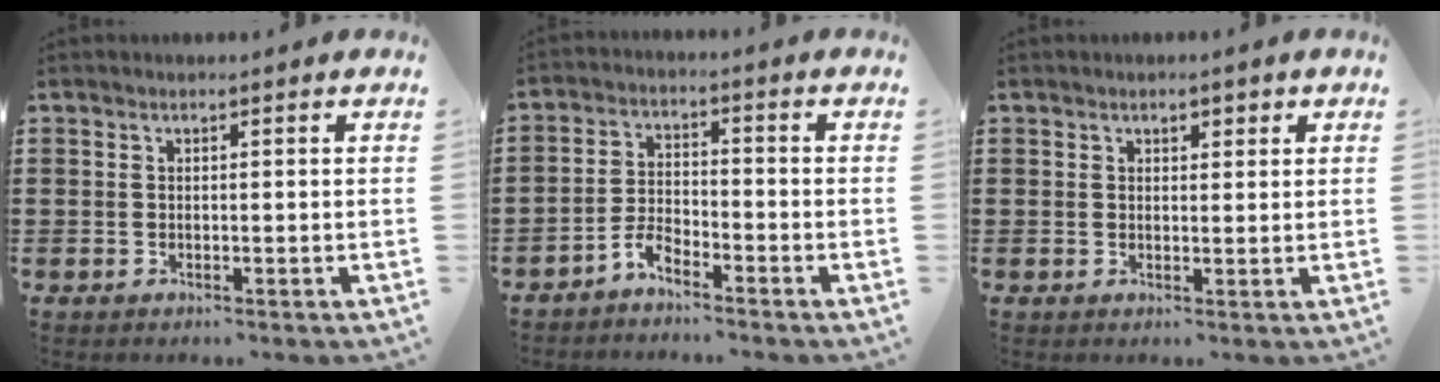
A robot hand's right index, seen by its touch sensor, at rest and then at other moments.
{"total": 3.4, "force": [-3.2, 0.7, 1.0], "torque": [-0.035, 0.005, -0.069]}
{"total": 1.4, "force": [0.8, 0.9, 0.7], "torque": [-0.009, 0.003, 0.013]}